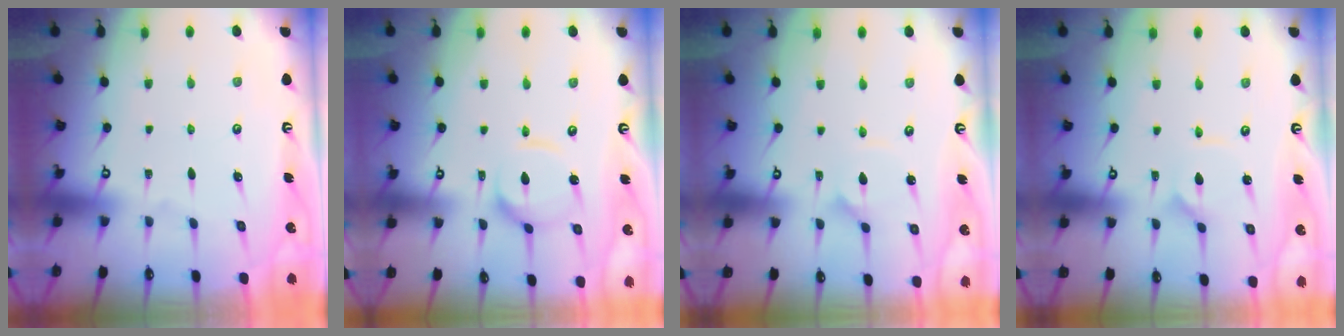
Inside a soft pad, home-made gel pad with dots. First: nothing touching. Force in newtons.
{"total": 9.3, "press": 9.2, "slide": 0.9}
{"total": 2.9, "press": 2.9, "slide": 0.1}
{"total": 1.2, "press": 1.2, "slide": 0.0}